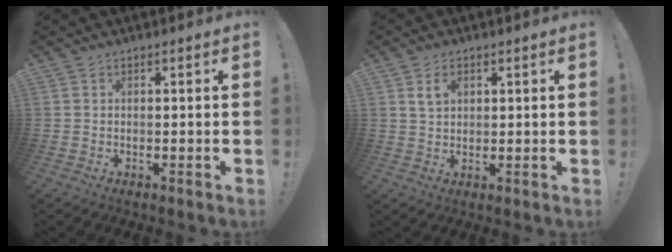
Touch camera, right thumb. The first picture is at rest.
{"total": 4.0, "force": [1.9, 2.5, 2.5], "torque": [-0.037, -0.001, 0.033]}